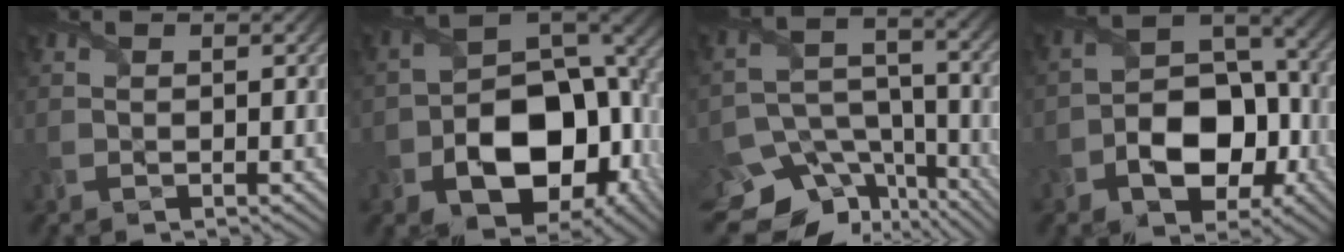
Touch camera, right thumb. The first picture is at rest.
{"total": 15.1, "force": [-4.1, 10.2, 10.4], "torque": [-0.166, -0.033, -0.070]}
{"total": 14.4, "force": [-10.1, 8.5, 5.7], "torque": [-0.129, -0.034, -0.143]}
{"total": 10.8, "force": [-3.9, 7.1, 7.2], "torque": [-0.123, -0.012, -0.067]}